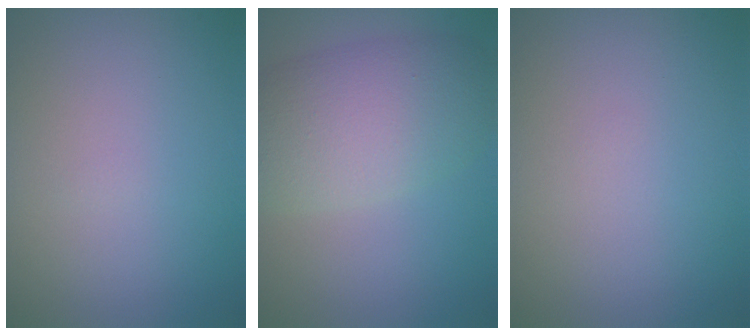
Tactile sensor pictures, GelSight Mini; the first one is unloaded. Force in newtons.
{"total": 7.1, "press": 7.1, "slide": 0.4}
{"total": 0.0}